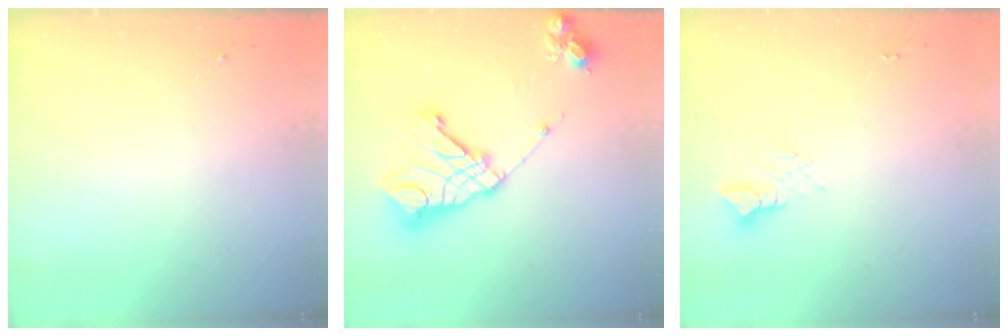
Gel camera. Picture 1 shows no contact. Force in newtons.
{"total": 19.8, "press": 19.6, "slide": 2.6}
{"total": 3.8, "press": 3.8, "slide": 0.4}